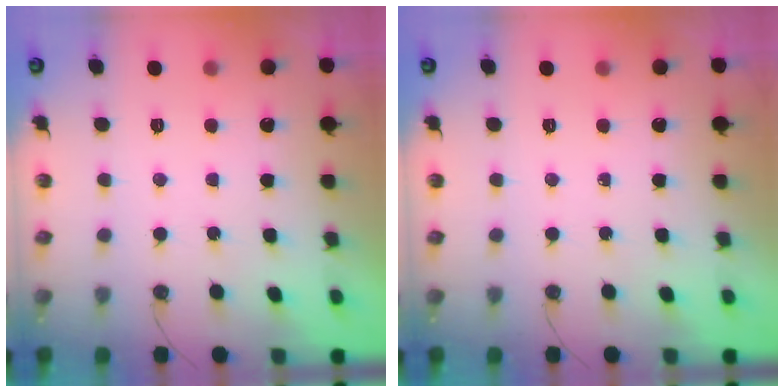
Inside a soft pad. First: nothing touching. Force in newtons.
{"total": 0.0}